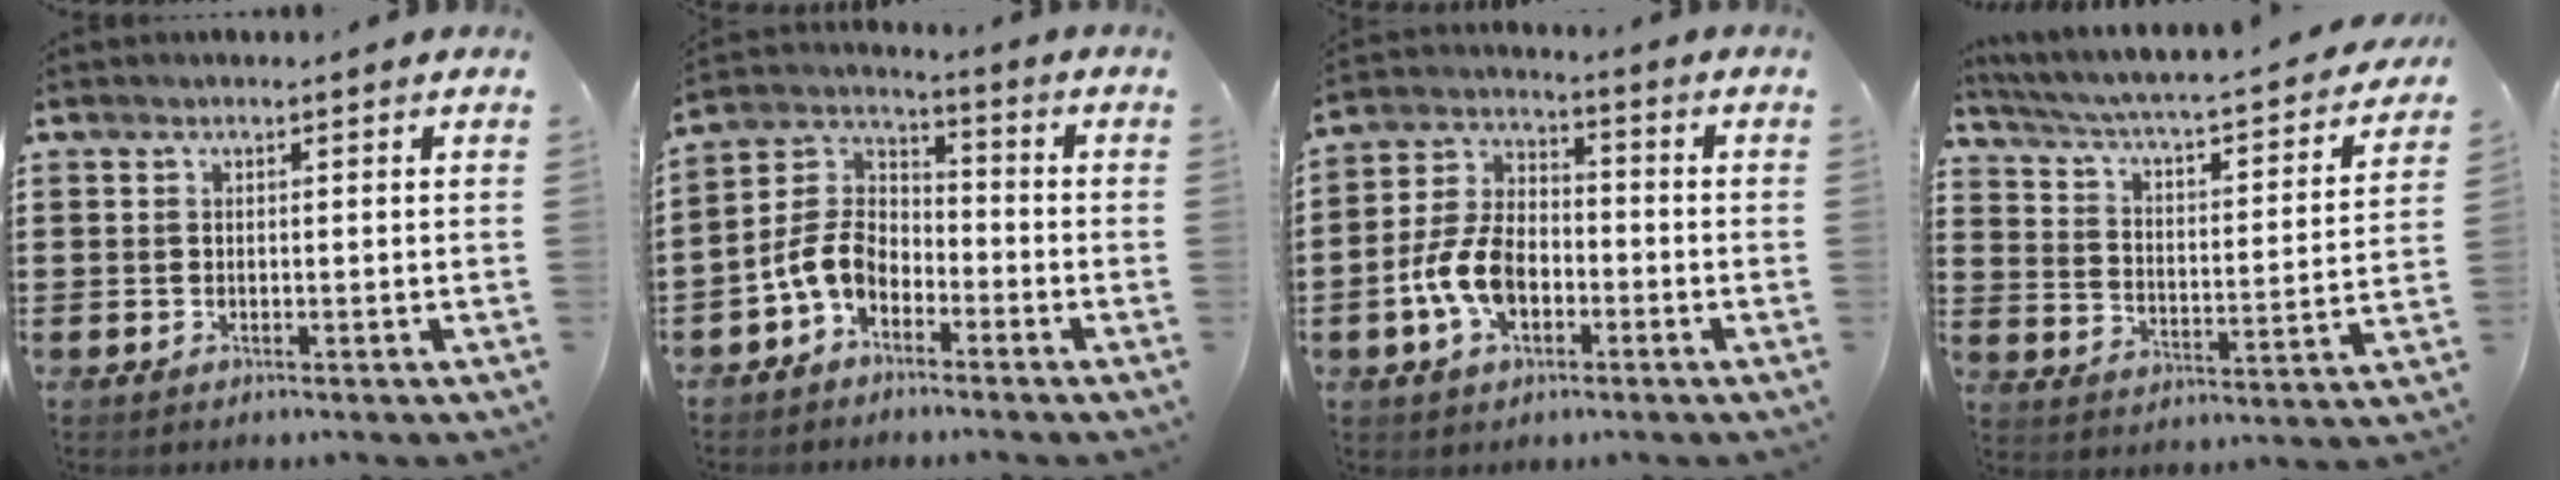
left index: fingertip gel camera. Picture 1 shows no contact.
{"total": 6.9, "force": [-3.6, 4.5, 3.8], "torque": [-0.117, -0.002, -0.081]}
{"total": 9.1, "force": [-3.2, 5.6, 6.4], "torque": [-0.164, 0.004, -0.069]}
{"total": 3.4, "force": [2.7, 0.4, 2.0], "torque": [-0.056, -0.035, 0.034]}